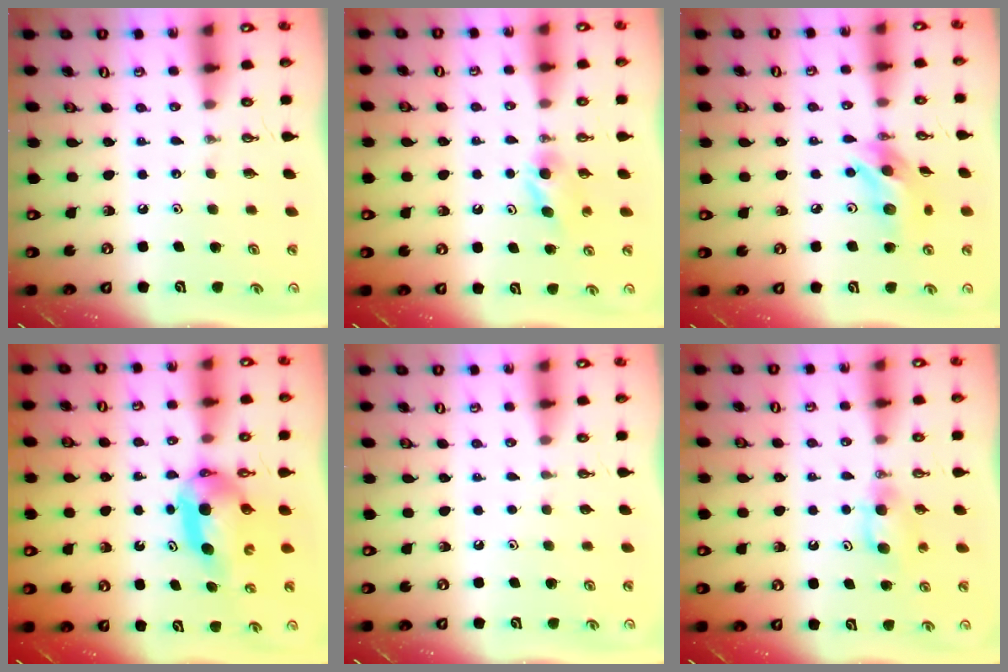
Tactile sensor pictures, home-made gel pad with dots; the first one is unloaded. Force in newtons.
{"total": 4.1, "press": 4.0, "slide": 1.1}
{"total": 12.3, "press": 12.3, "slide": 0.7}
{"total": 6.8, "press": 6.7, "slide": 0.8}
{"total": 0.9, "press": 0.1, "slide": 0.9}
{"total": 5.2, "press": 5.2, "slide": 0.2}